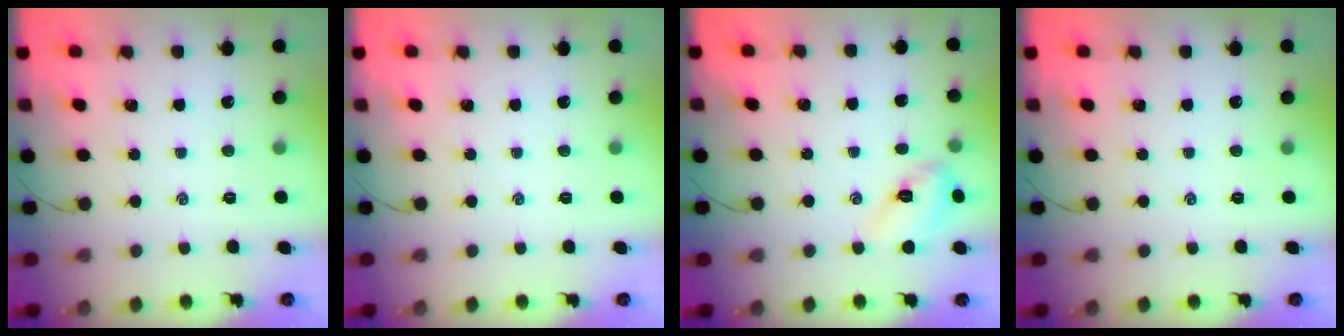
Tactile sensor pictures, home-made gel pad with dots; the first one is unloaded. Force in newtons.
{"total": 0.0}
{"total": 5.7, "press": 5.7, "slide": 0.6}
{"total": 0.0}